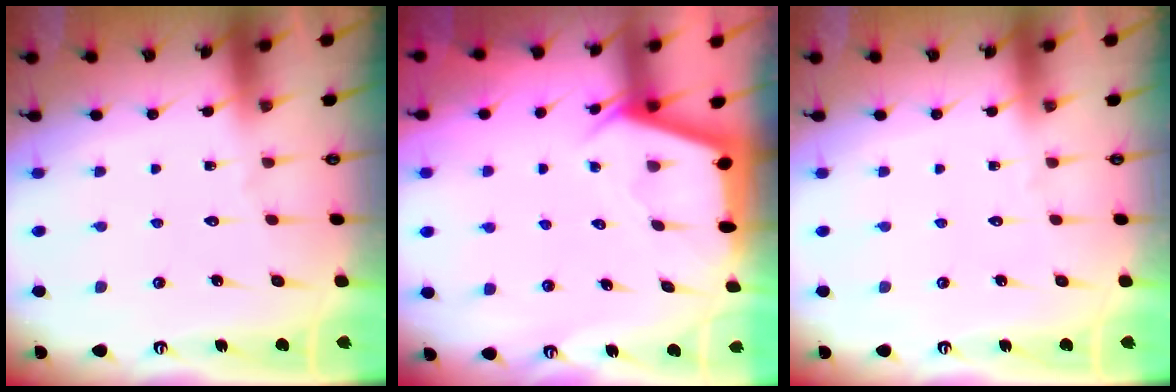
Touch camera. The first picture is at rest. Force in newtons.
{"total": 2.8, "press": 2.8, "slide": 0.4}
{"total": 0.0}